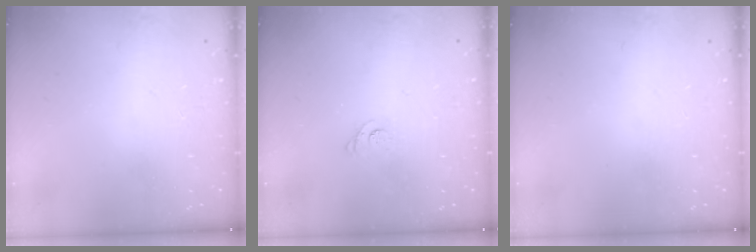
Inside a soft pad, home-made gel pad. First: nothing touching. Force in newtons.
{"total": 2.2, "press": 2.2, "slide": 0.3}
{"total": 0.0}